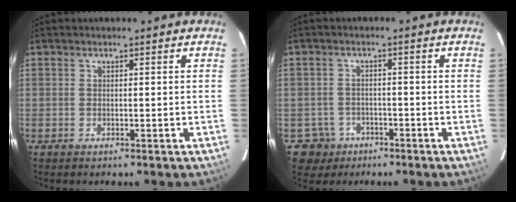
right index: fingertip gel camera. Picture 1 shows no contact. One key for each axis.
{"total": 4.8, "fx": -2.2, "fy": 4.2, "fz": -0.5, "tx": 0.009, "ty": 0.012, "tz": -0.032}